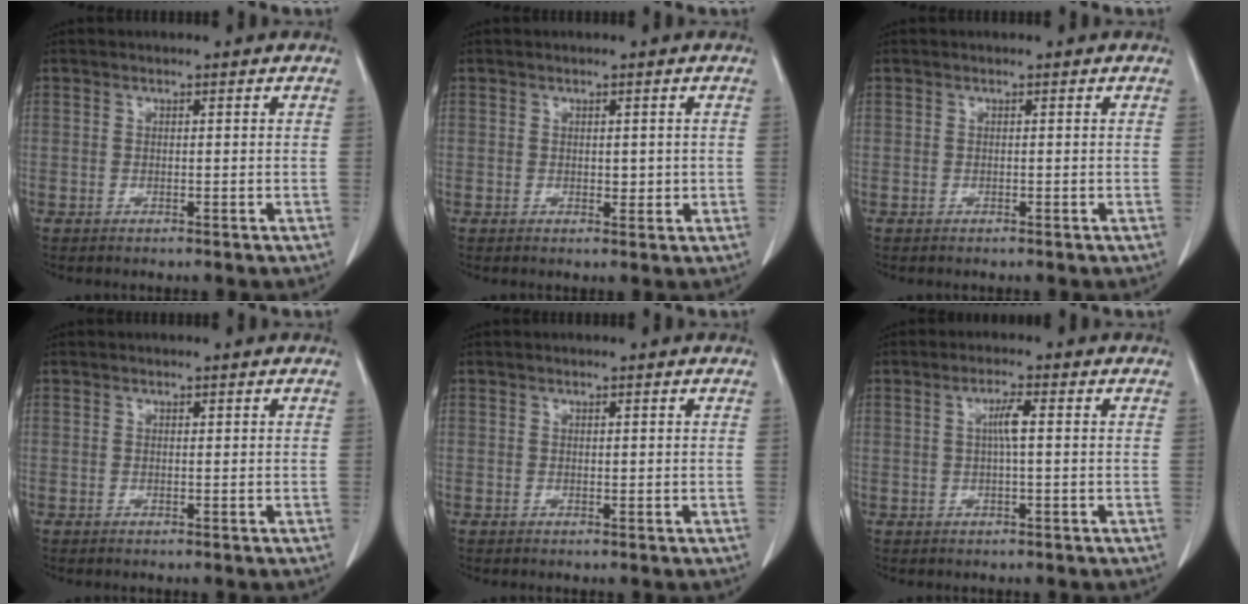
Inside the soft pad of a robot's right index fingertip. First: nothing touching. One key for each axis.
{"total": 1.7, "fx": 0.3, "fy": 1.1, "fz": 1.3, "tx": -0.012, "ty": -0.001, "tz": 0.009}
{"total": 0.0}
{"total": 0.0}
{"total": 0.0}
{"total": 2.9, "fx": 0.4, "fy": 0.3, "fz": 2.9, "tx": -0.056, "ty": 0.003, "tz": 0.006}